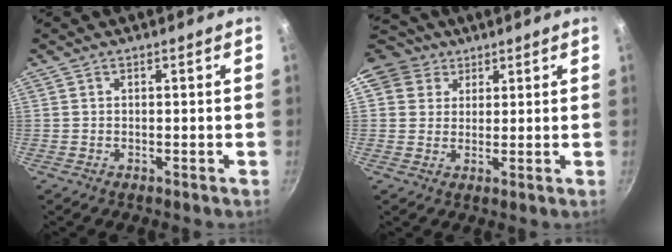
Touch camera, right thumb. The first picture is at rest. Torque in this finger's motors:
{"motor_torque": [0.19, 1.49, 0.46, -0.29, 0.15]}